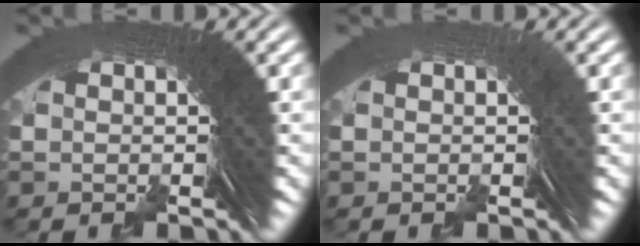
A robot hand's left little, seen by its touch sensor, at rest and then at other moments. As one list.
[{"total": 1.2, "force": [0.3, -0.5, -1.0], "torque": [0.019, 0.006, 0.004]}]